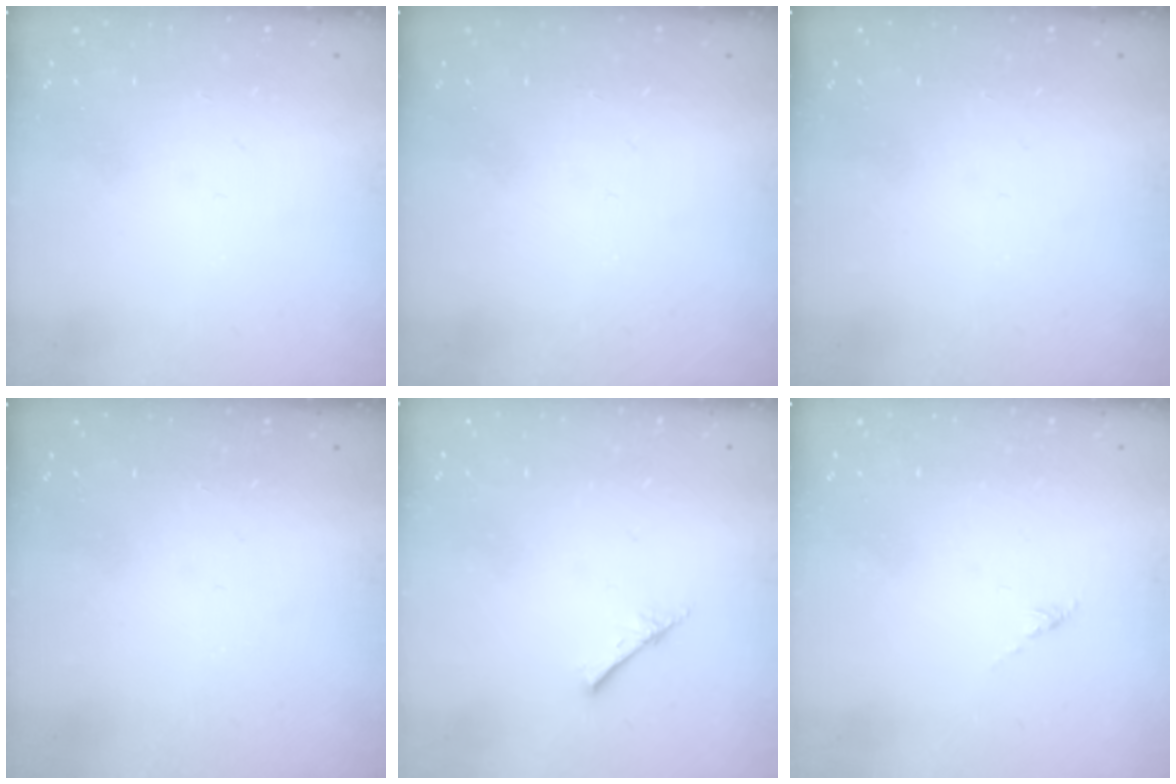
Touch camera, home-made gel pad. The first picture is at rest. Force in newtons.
{"total": 0.0}
{"total": 0.0}
{"total": 0.0}
{"total": 3.2, "press": 3.2, "slide": 0.4}
{"total": 0.0}